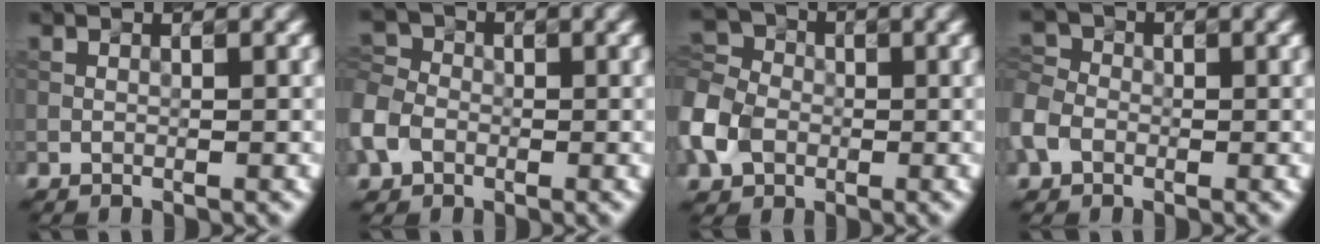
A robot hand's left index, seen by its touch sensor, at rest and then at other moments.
{"total": 5.2, "force": [-2.2, 3.9, 2.7], "torque": [-0.070, -0.006, -0.054]}
{"total": 7.3, "force": [-2.6, 5.5, 4.0], "torque": [-0.106, -0.001, -0.071]}
{"total": 3.8, "force": [-1.6, 3.0, 1.9], "torque": [-0.047, 0.002, -0.046]}